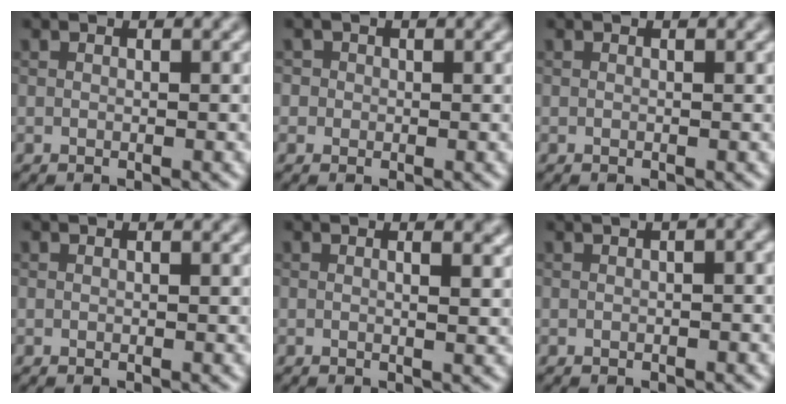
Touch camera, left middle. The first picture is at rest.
{"total": 1.0, "force": [0.2, 1.0, 0.1], "torque": [0.002, -0.001, -0.003]}
{"total": 0.0}
{"total": 0.0}
{"total": 2.8, "force": [0.9, 1.1, 2.4], "torque": [-0.018, 0.010, -0.002]}
{"total": 4.9, "force": [1.6, 2.2, 4.1], "torque": [-0.029, 0.035, -0.002]}